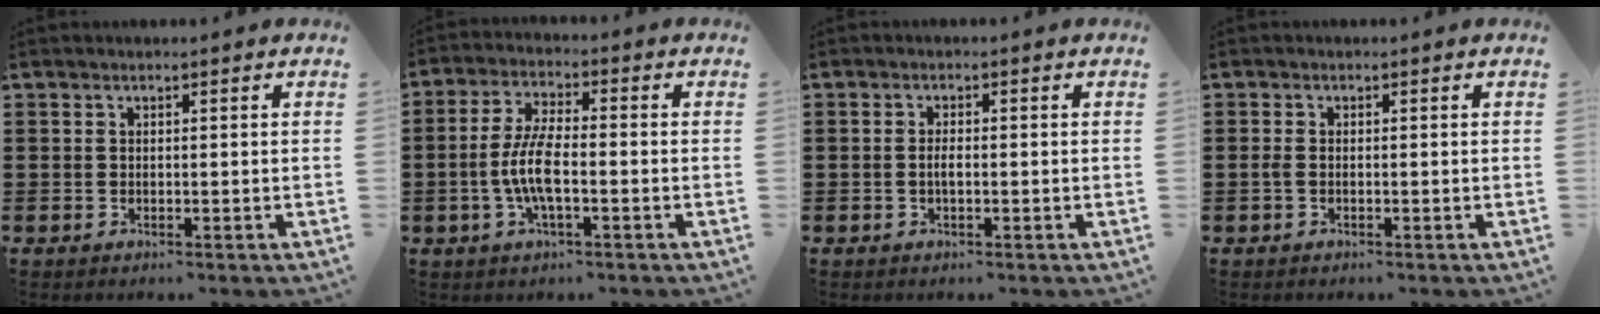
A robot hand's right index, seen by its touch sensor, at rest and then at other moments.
{"total": 6.6, "force": [-1.5, 2.1, 6.1], "torque": [-0.141, -0.006, -0.037]}
{"total": 1.4, "force": [-0.3, 0.5, 1.3], "torque": [-0.025, 0.001, -0.005]}
{"total": 1.1, "force": [-0.3, 0.4, 0.9], "torque": [-0.026, -0.004, -0.008]}